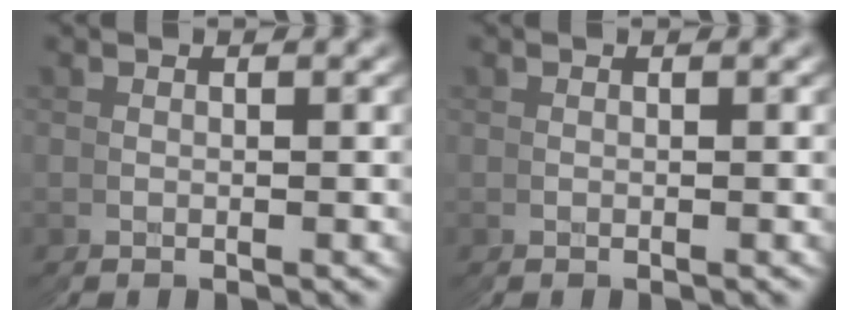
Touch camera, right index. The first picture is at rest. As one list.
[{"total": 0.0}]